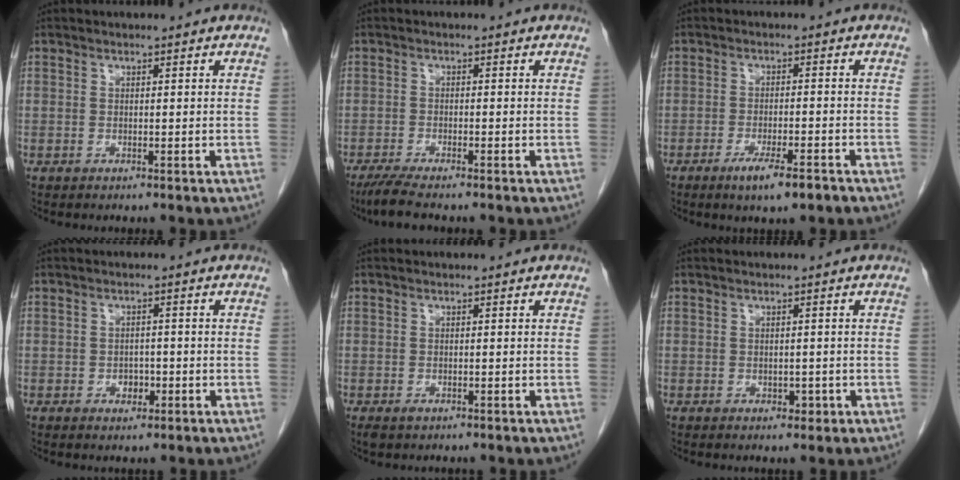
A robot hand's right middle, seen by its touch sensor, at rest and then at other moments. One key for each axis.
{"total": 4.7, "fx": -3.8, "fy": 0.1, "fz": 2.8, "tx": -0.052, "ty": -0.013, "tz": -0.065}
{"total": 5.4, "fx": -3.5, "fy": 0.6, "fz": 4.1, "tx": -0.071, "ty": -0.008, "tz": -0.055}
{"total": 2.0, "fx": -0.8, "fy": 1.4, "fz": 1.2, "tx": -0.013, "ty": 0.006, "tz": -0.007}
{"total": 1.2, "fx": -0.6, "fy": 0.6, "fz": 0.7, "tx": -0.015, "ty": -0.002, "tz": -0.006}
{"total": 1.5, "fx": -0.5, "fy": 1.1, "fz": 0.9, "tx": -0.008, "ty": 0.002, "tz": -0.001}